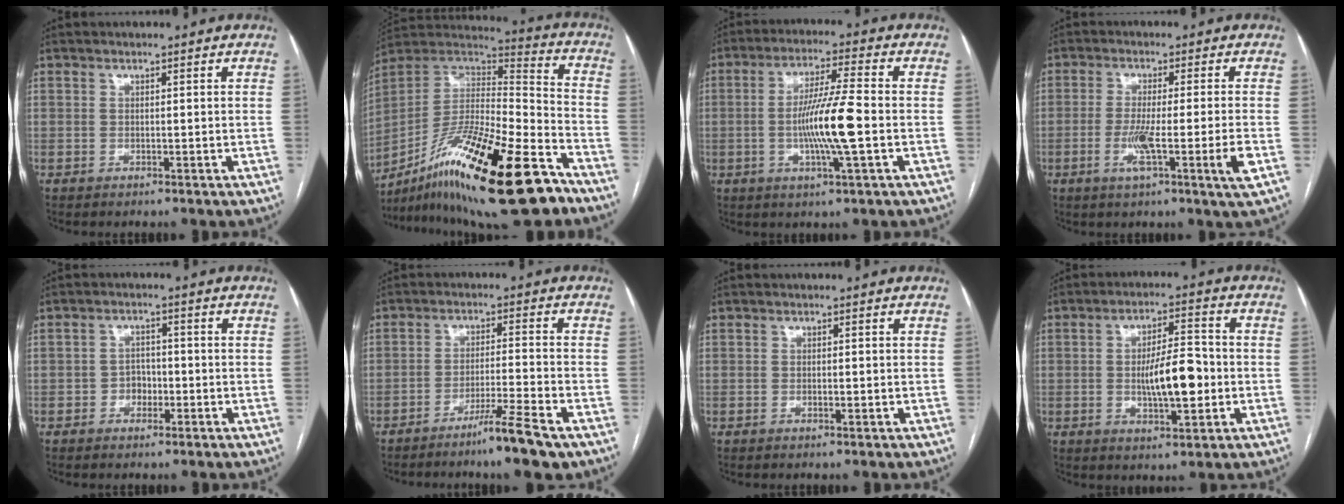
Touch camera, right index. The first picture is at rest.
{"total": 26.7, "force": [-15.8, 4.8, 21.0], "torque": [-0.338, -0.021, -0.271]}
{"total": 10.2, "force": [-1.7, -0.1, 10.1], "torque": [-0.191, -0.005, -0.035]}
{"total": 8.3, "force": [-2.6, -0.9, 7.8], "torque": [-0.139, -0.021, -0.046]}
{"total": 2.8, "force": [-1.0, 2.2, 1.4], "torque": [-0.013, 0.009, -0.018]}
{"total": 7.9, "force": [-5.4, -0.5, 5.7], "torque": [-0.092, -0.018, -0.094]}
{"total": 0.8, "force": [-0.2, 0.1, 0.7], "torque": [-0.015, -0.001, -0.003]}
{"total": 9.2, "force": [-1.2, 2.7, 8.7], "torque": [-0.152, 0.008, -0.017]}